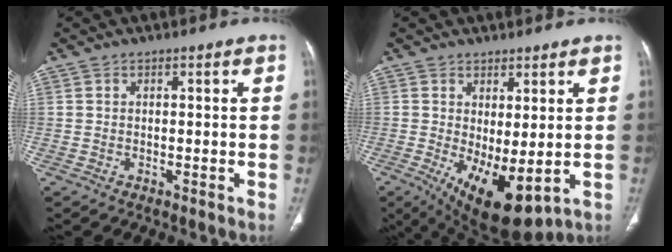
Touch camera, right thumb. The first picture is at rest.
{"total": 11.2, "force": [-1.4, 4.7, 10.1], "torque": [-0.159, -0.021, 0.002]}